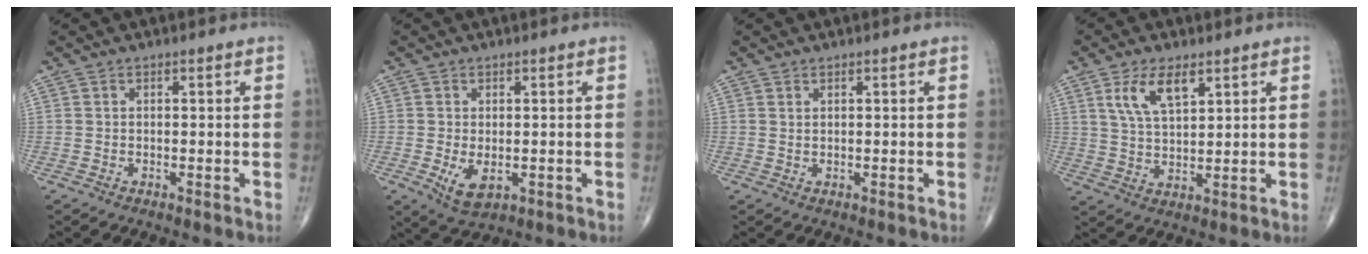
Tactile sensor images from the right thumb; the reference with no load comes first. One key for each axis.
{"total": 4.8, "fx": -1.0, "fy": 2.6, "fz": 3.9, "tx": -0.065, "ty": -0.011, "tz": -0.008}
{"total": 0.6, "fx": 0.5, "fy": 0.1, "fz": 0.3, "tx": -0.005, "ty": -0.005, "tz": 0.010}
{"total": 7.8, "fx": 3.9, "fy": 3.4, "fz": 5.9, "tx": -0.103, "ty": -0.017, "tz": 0.080}